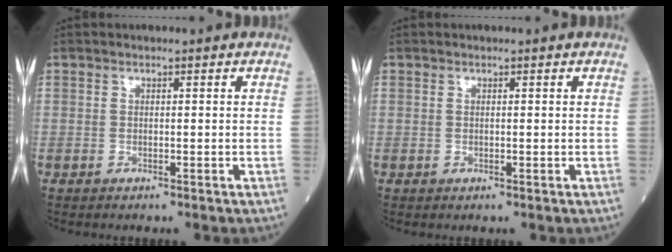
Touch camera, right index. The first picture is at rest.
{"total": 0.0}